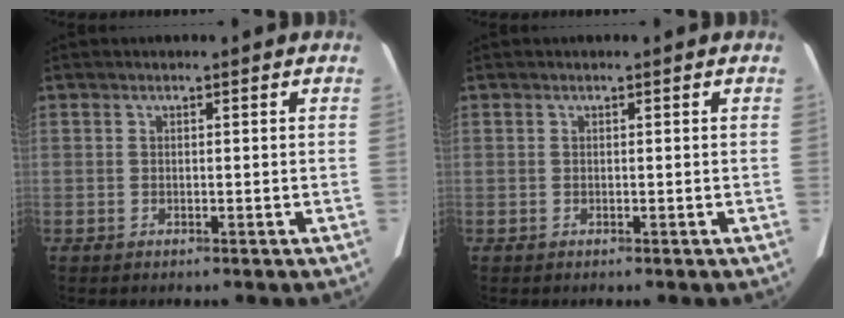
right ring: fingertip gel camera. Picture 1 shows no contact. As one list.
[{"total": 0.0}]